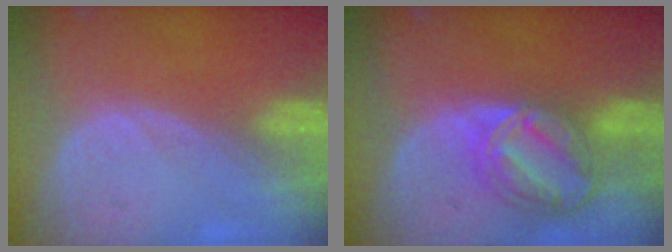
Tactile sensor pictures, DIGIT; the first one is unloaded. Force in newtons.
{"total": 8.7, "press": 7.4, "slide": 4.6}